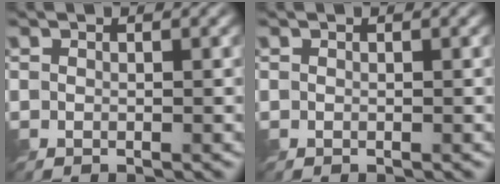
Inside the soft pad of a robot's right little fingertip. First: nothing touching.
{"total": 0.0}